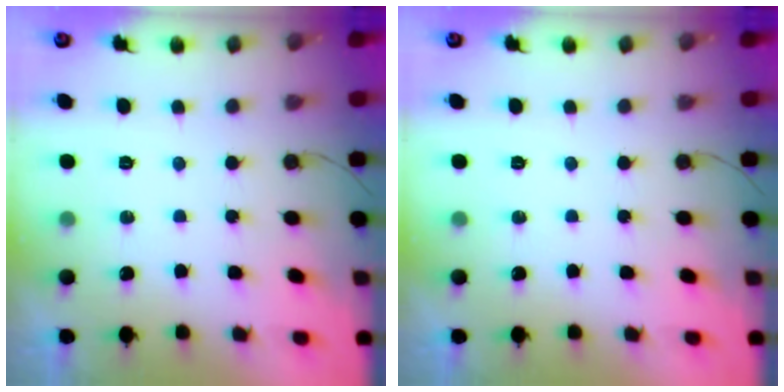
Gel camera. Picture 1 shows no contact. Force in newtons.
{"total": 0.0}